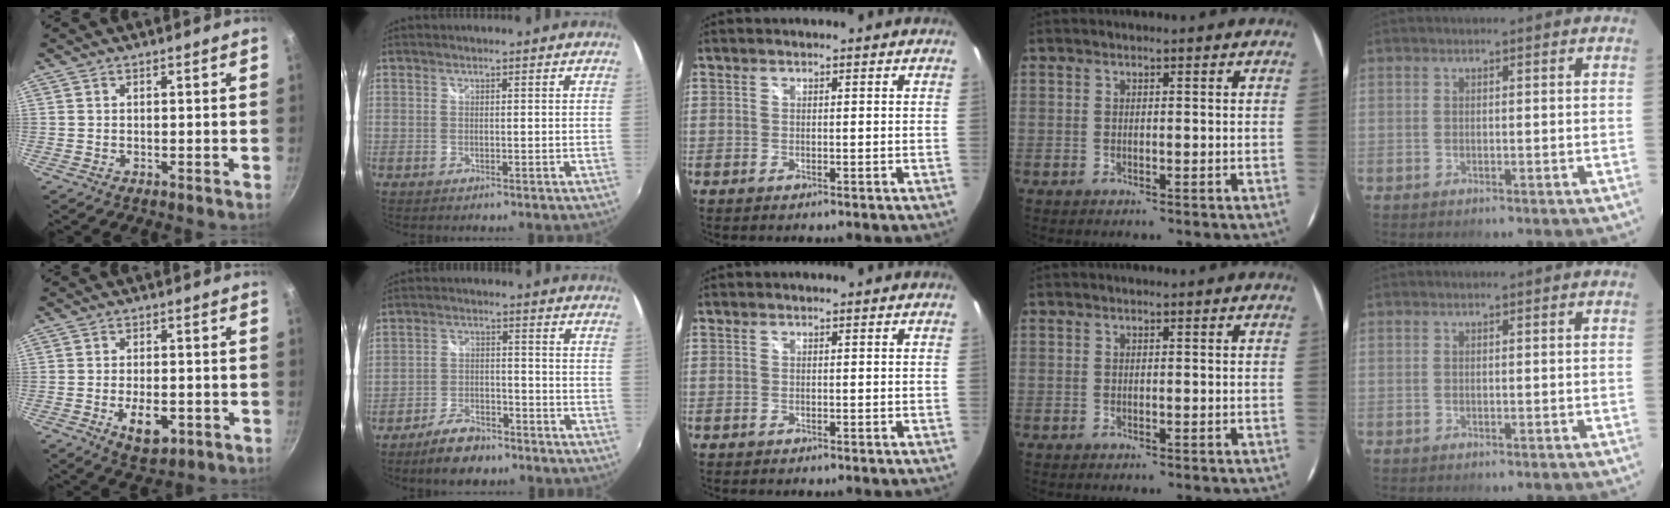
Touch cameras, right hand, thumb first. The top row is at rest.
{"thumb": {"total": 7.2, "force": [-2.2, 3.8, 5.7], "torque": [-0.077, 0.003, -0.025]}, "index": {"total": 7.9, "force": [-6.1, 3.4, 3.7], "torque": [-0.091, 0.007, -0.100]}}